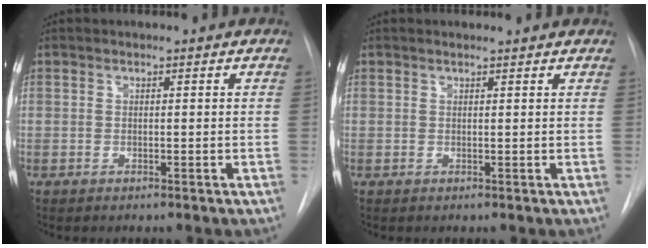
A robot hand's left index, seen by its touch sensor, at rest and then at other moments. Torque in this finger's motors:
{"motor_torque": [0.87, -1.26, -0.18, -0.01]}